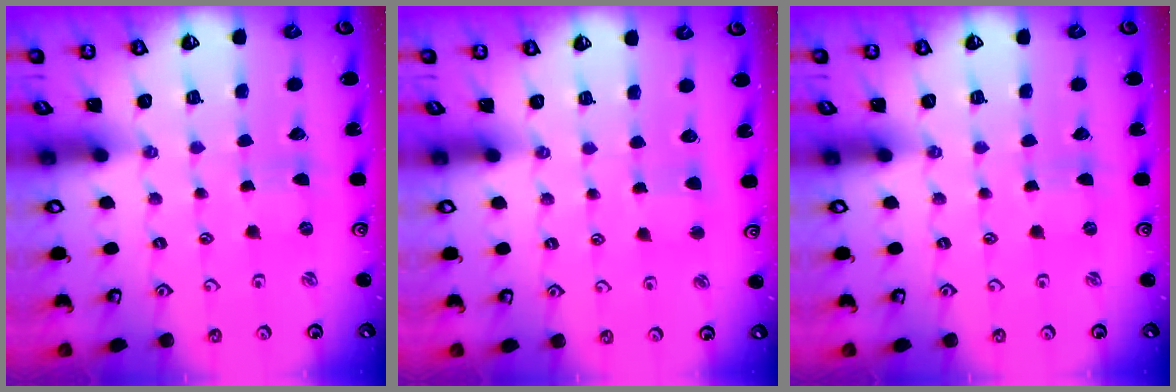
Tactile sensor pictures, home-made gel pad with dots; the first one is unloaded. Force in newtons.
{"total": 2.4, "press": 2.4, "slide": 0.4}
{"total": 0.0}